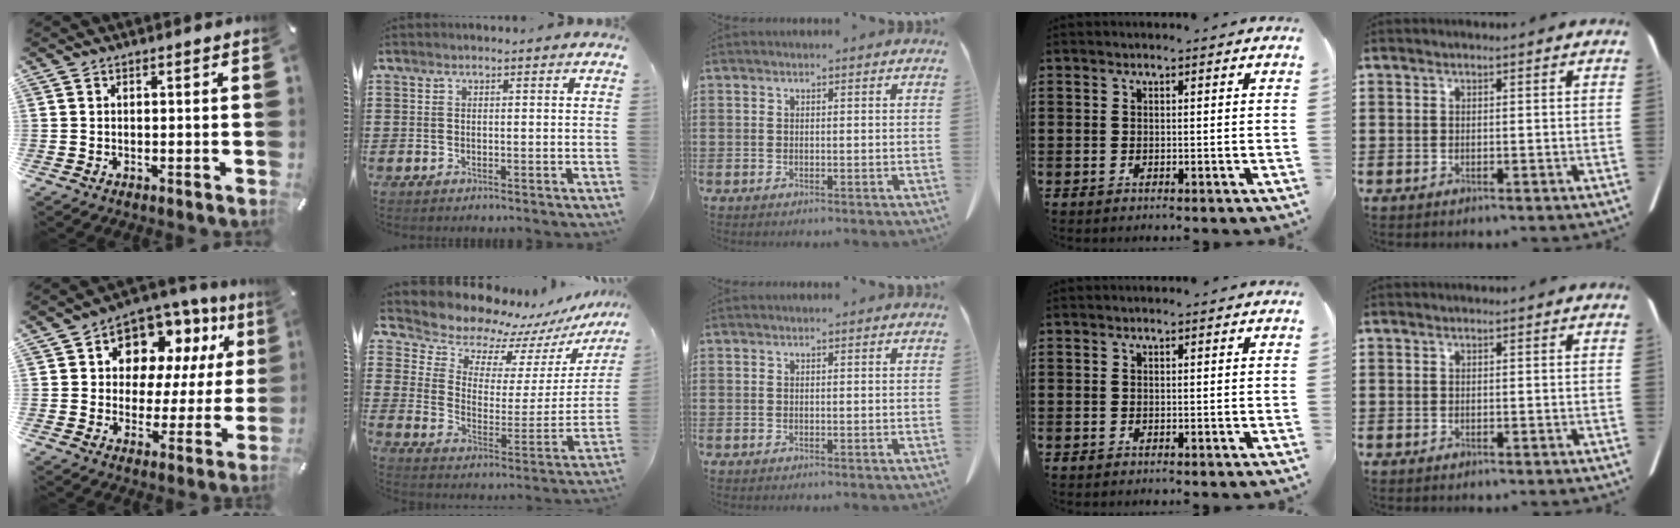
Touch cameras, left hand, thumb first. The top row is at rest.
{"thumb": {"total": 11.2, "force": [6.5, 8.2, 4.0], "torque": [-0.078, -0.051, 0.123]}, "index": {"total": 8.4, "force": [7.9, 2.7, 0.9], "torque": [-0.055, -0.075, 0.135]}}